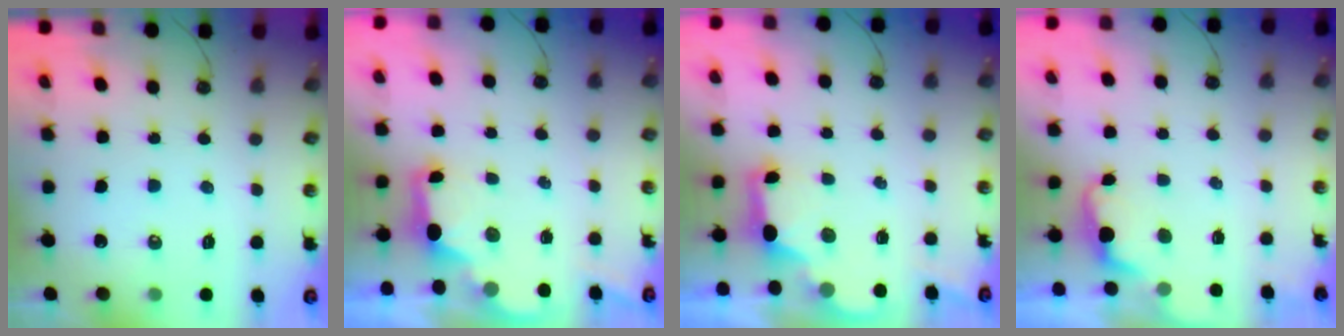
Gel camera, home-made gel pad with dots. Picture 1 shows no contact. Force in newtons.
{"total": 2.1, "press": 2.0, "slide": 0.7}
{"total": 2.3, "press": 2.2, "slide": 0.7}
{"total": 1.6, "press": 1.3, "slide": 0.8}